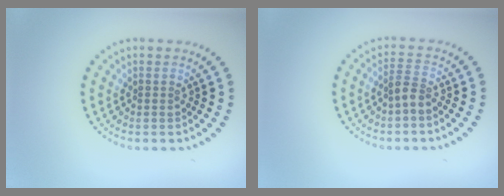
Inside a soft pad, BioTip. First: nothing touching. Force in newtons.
{"total": 1.8, "press": 1.3, "slide": 1.3}